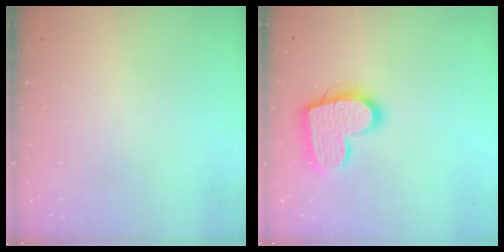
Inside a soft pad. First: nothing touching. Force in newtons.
{"total": 15.8, "press": 15.8, "slide": 1.0}